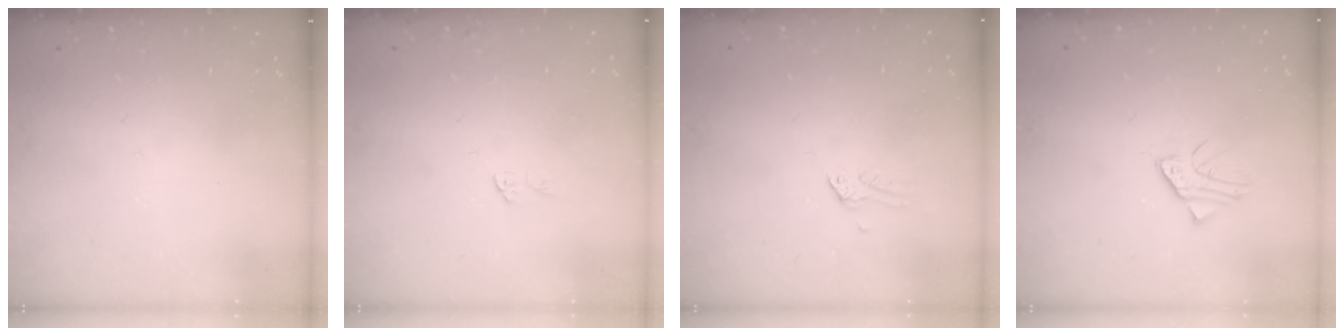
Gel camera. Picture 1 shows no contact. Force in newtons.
{"total": 4.8, "press": 4.7, "slide": 0.3}
{"total": 0.0}
{"total": 2.8, "press": 2.8, "slide": 0.3}